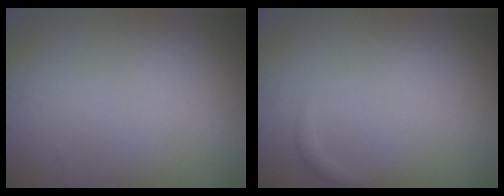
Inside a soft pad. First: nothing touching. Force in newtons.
{"total": 0.5, "press": 0.5, "slide": 0.1}